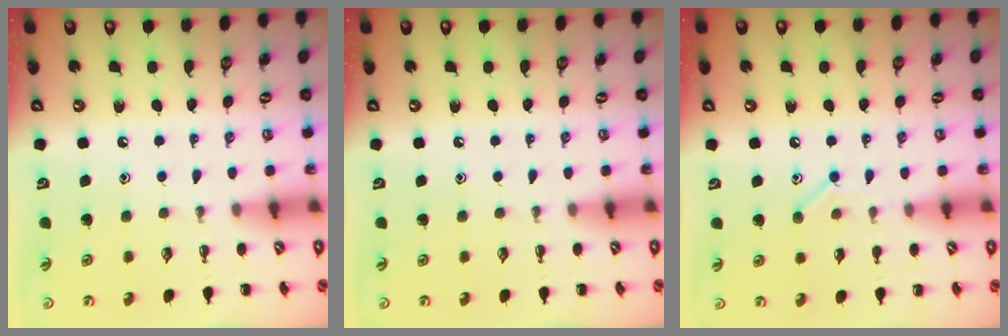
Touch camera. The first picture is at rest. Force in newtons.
{"total": 0.0}
{"total": 6.9, "press": 6.8, "slide": 1.4}